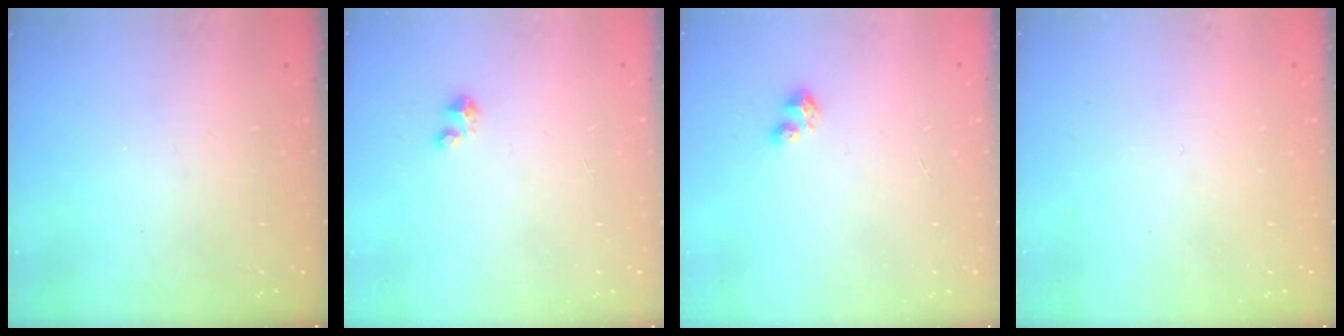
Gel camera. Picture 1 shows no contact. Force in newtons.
{"total": 2.1, "press": 2.1, "slide": 0.1}
{"total": 3.0, "press": 2.9, "slide": 0.3}
{"total": 0.0}